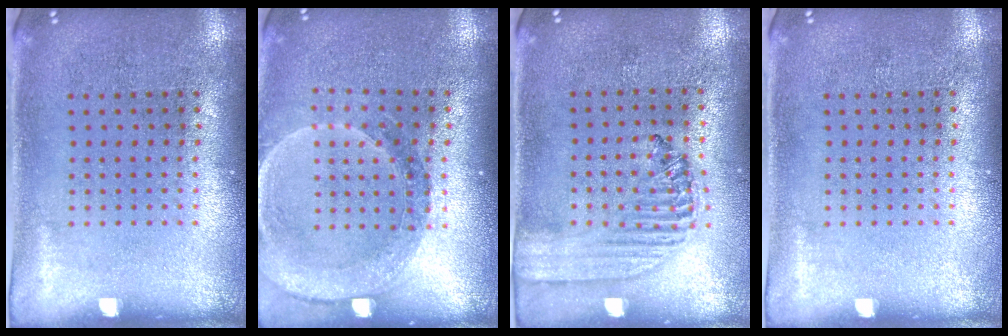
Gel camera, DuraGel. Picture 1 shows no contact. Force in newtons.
{"total": 1.5, "press": 1.5, "slide": 0.3}
{"total": 1.4, "press": 1.3, "slide": 0.5}
{"total": 0.0}